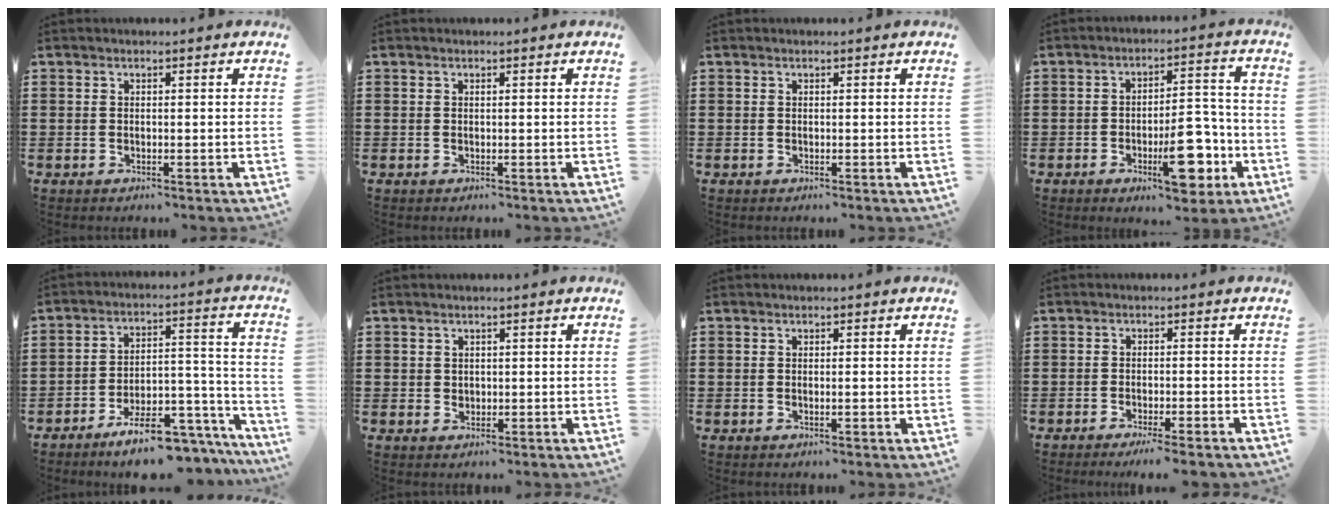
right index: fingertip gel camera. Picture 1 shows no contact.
{"total": 0.0}
{"total": 0.0}
{"total": 11.7, "force": [-4.5, 4.8, 9.7], "torque": [-0.119, 0.000, -0.069]}
{"total": 10.5, "force": [-8.6, 3.0, 5.2], "torque": [-0.066, 0.043, -0.153]}
{"total": 1.0, "force": [0.5, 0.9, 0.2], "torque": [-0.008, 0.002, 0.011]}
{"total": 0.8, "force": [-0.1, 0.0, 0.8], "torque": [-0.017, -0.007, 0.001]}
{"total": 2.4, "force": [-2.0, -0.2, 1.2], "torque": [-0.027, -0.003, -0.040]}